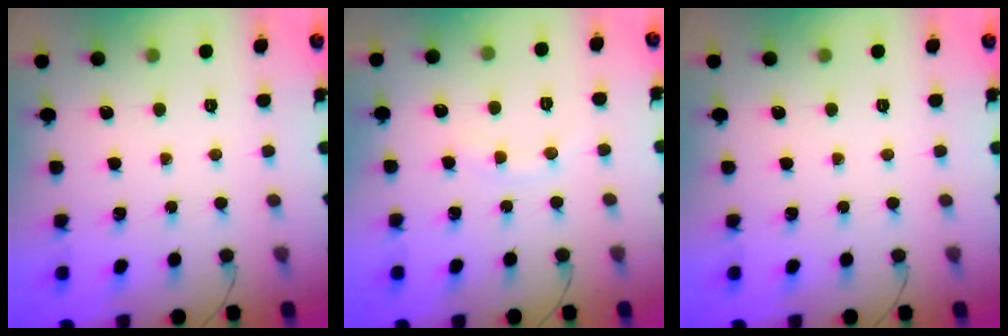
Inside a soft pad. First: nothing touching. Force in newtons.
{"total": 5.7, "press": 5.5, "slide": 1.5}
{"total": 0.0}